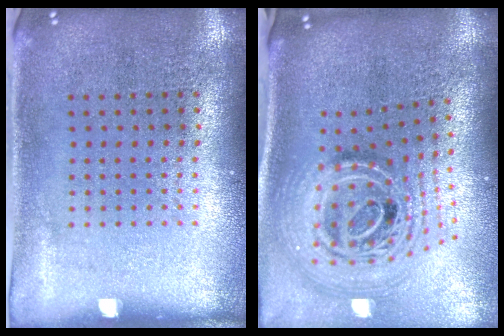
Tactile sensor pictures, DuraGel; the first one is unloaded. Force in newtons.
{"total": 2.6, "press": 1.8, "slide": 1.9}